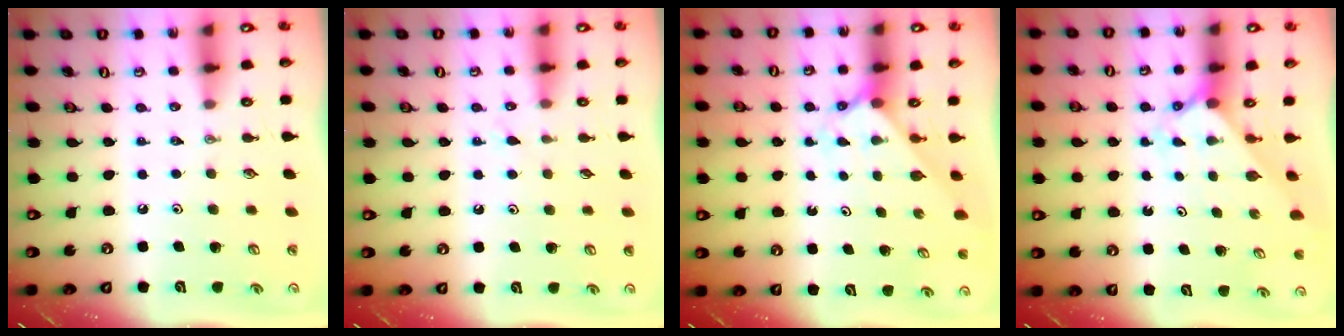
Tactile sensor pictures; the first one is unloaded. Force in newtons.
{"total": 6.2, "press": 6.2, "slide": 0.6}
{"total": 2.3, "press": 2.3, "slide": 0.2}
{"total": 2.1, "press": 2.1, "slide": 0.2}